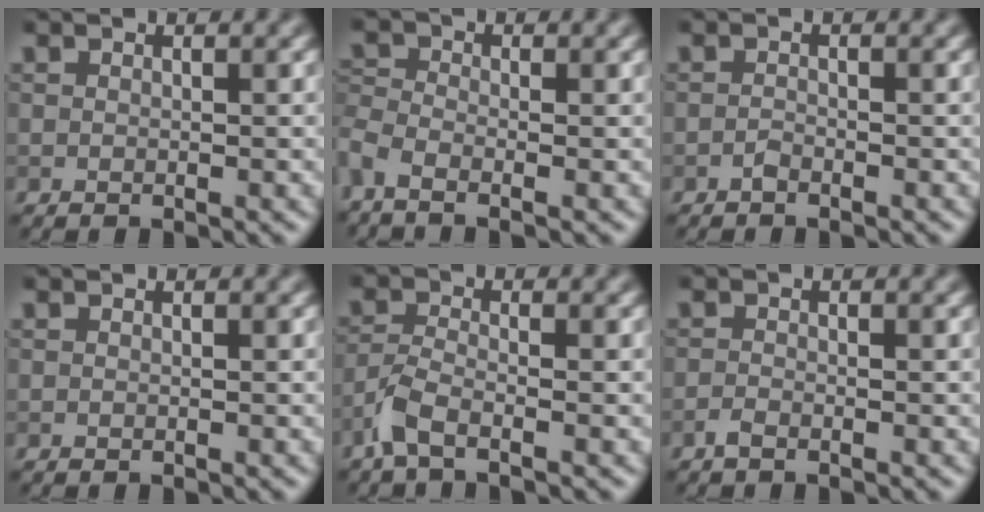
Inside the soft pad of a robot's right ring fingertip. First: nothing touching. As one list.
[{"total": 2.8, "force": [-1.7, 1.2, 1.9], "torque": [-0.055, -0.013, -0.045]}, {"total": 0.6, "force": [-0.6, 0.1, 0.3], "torque": [-0.004, 0.002, -0.013]}, {"total": 0.0}, {"total": 3.0, "force": [-2.0, 0.8, 2.0], "torque": [-0.049, -0.003, -0.053]}, {"total": 1.0, "force": [-0.7, 0.3, 0.6], "torque": [-0.013, 0.001, -0.017]}]